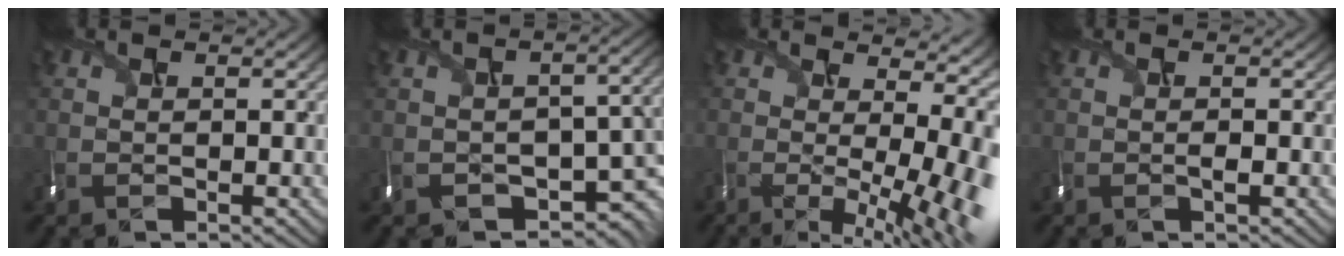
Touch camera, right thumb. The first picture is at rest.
{"total": 7.2, "force": [-3.1, 3.4, 5.5], "torque": [-0.089, -0.027, -0.036]}
{"total": 15.9, "force": [-0.7, 6.1, 14.6], "torque": [-0.157, 0.010, 0.024]}
{"total": 0.6, "force": [-0.2, 0.1, 0.5], "torque": [-0.007, 0.002, -0.003]}